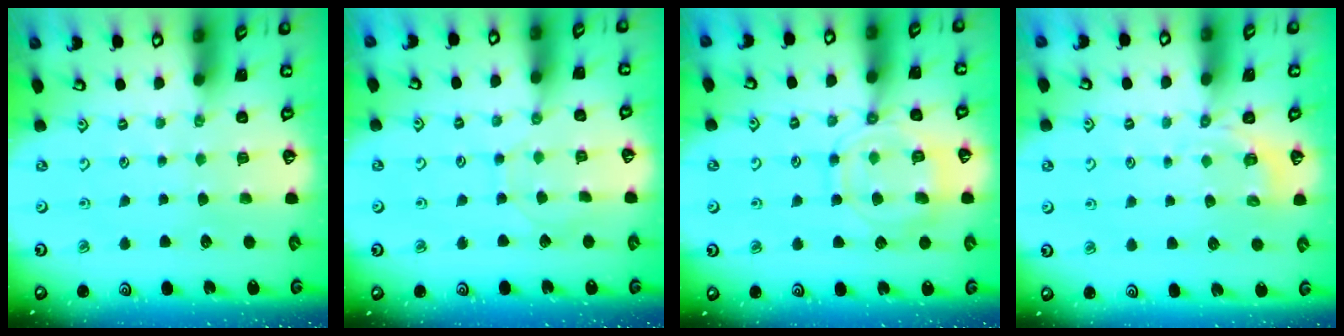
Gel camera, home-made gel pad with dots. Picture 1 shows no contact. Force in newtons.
{"total": 5.6, "press": 5.5, "slide": 0.6}
{"total": 12.3, "press": 12.2, "slide": 1.4}
{"total": 2.3, "press": 1.4, "slide": 1.8}